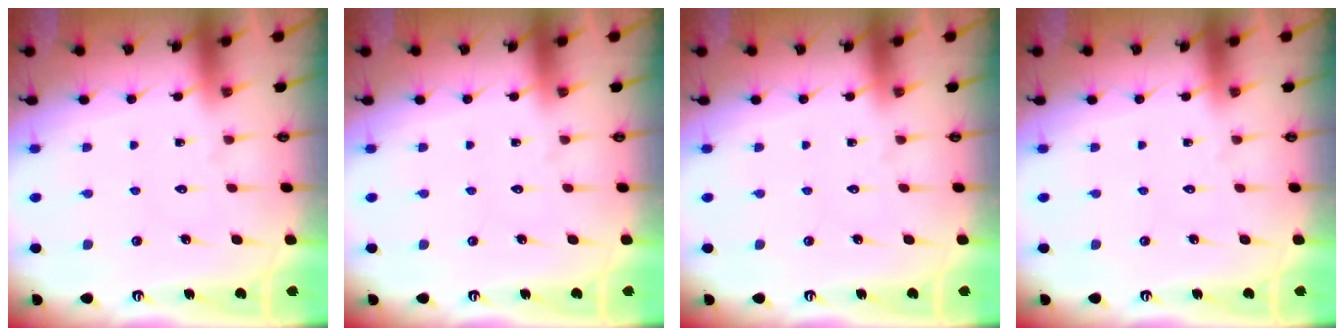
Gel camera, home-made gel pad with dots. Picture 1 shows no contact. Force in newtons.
{"total": 0.0}
{"total": 0.0}
{"total": 0.0}